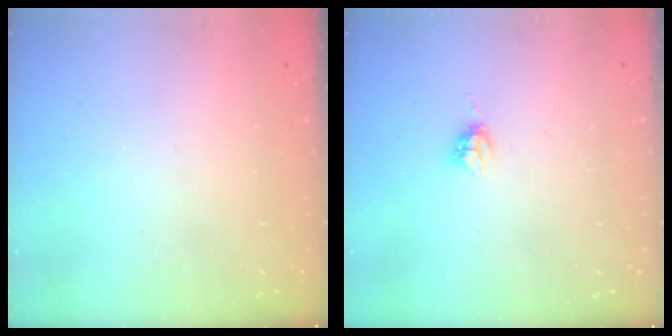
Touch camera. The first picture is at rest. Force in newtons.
{"total": 4.1, "press": 4.1, "slide": 0.2}